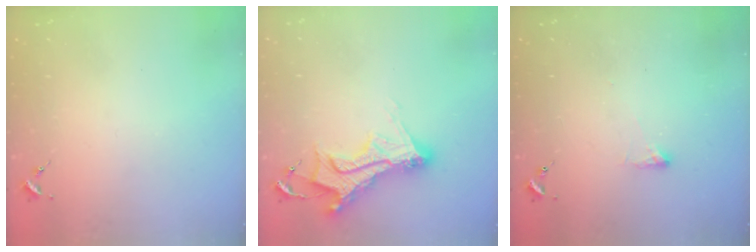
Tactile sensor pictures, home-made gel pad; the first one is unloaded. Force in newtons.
{"total": 12.5, "press": 12.4, "slide": 1.1}
{"total": 2.9, "press": 2.8, "slide": 0.5}